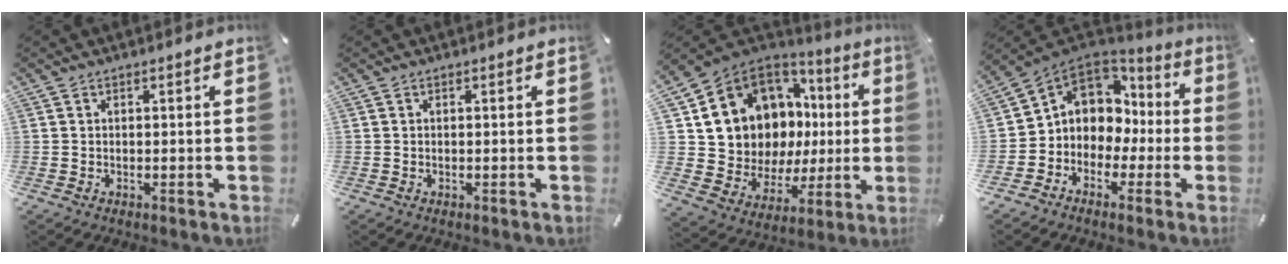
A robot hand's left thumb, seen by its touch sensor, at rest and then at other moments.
{"total": 0.0}
{"total": 11.6, "force": [5.0, 9.6, 4.2], "torque": [-0.095, -0.068, 0.109]}
{"total": 7.7, "force": [0.8, 7.6, 1.0], "torque": [-0.048, -0.016, 0.024]}